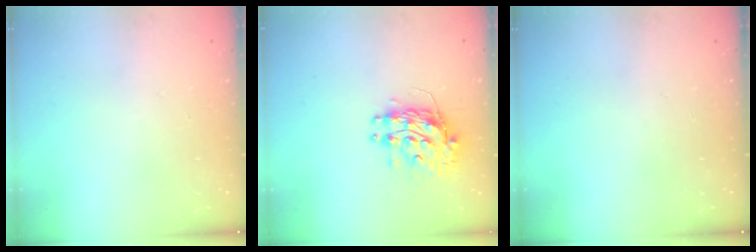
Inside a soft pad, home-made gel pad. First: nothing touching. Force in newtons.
{"total": 10.6, "press": 10.5, "slide": 0.8}
{"total": 0.0}